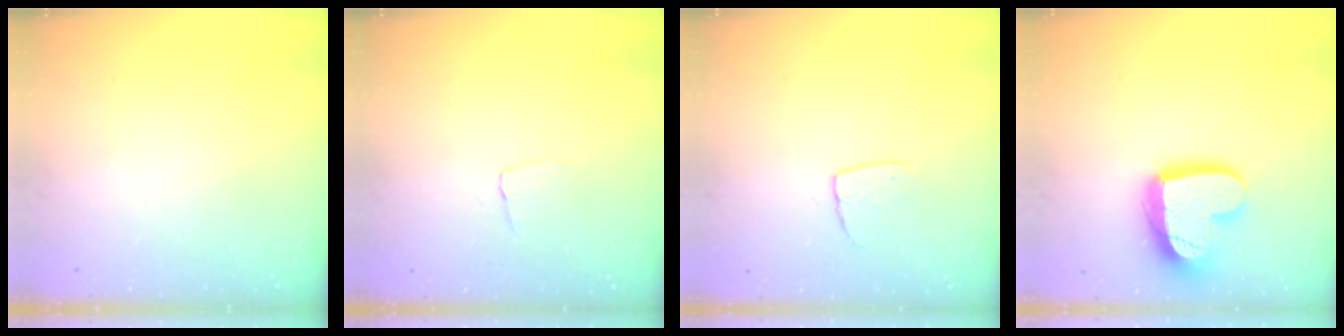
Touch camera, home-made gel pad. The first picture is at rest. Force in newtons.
{"total": 3.5, "press": 3.4, "slide": 0.2}
{"total": 6.0, "press": 6.0, "slide": 0.3}
{"total": 17.4, "press": 17.4, "slide": 1.6}